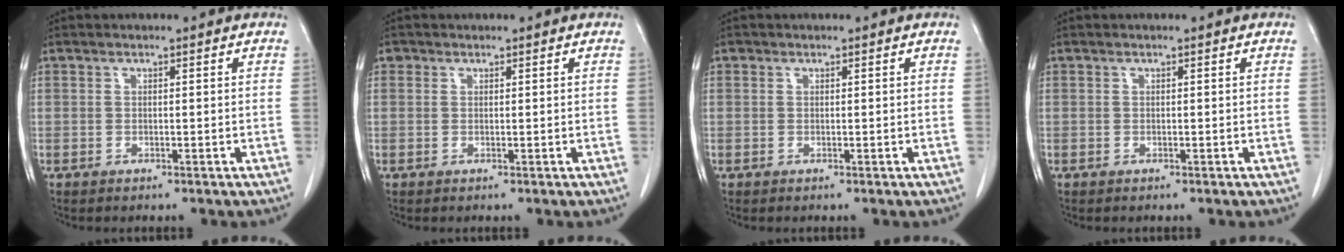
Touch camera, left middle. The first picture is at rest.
{"total": 0.6, "force": [0.4, 0.5, 0.1], "torque": [0.002, 0.001, 0.006]}
{"total": 0.0}
{"total": 0.0}